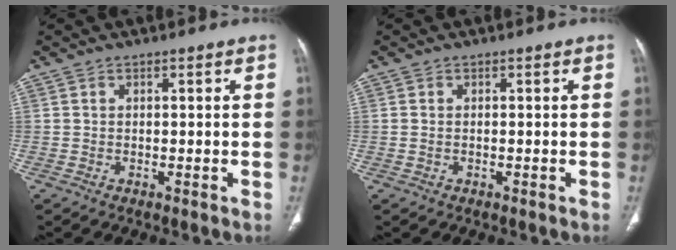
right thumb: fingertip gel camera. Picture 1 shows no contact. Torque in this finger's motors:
{"motor_torque": [-0.33, 0.03, -0.03, 0.51, -0.03]}